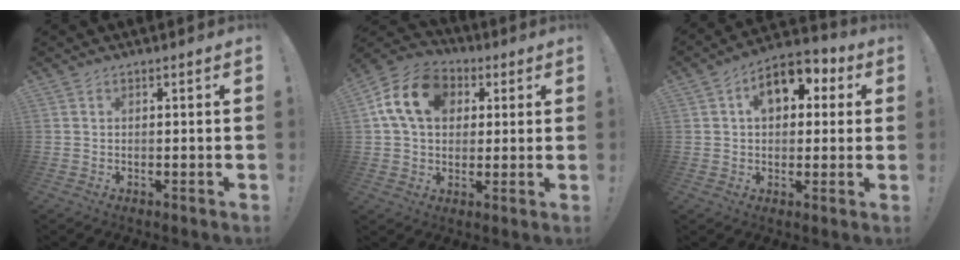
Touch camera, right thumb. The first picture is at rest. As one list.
[{"total": 16.1, "force": [4.7, 12.1, 9.5], "torque": [-0.147, 0.003, 0.091]}, {"total": 12.0, "force": [4.3, 8.0, 7.9], "torque": [-0.103, -0.009, 0.076]}]